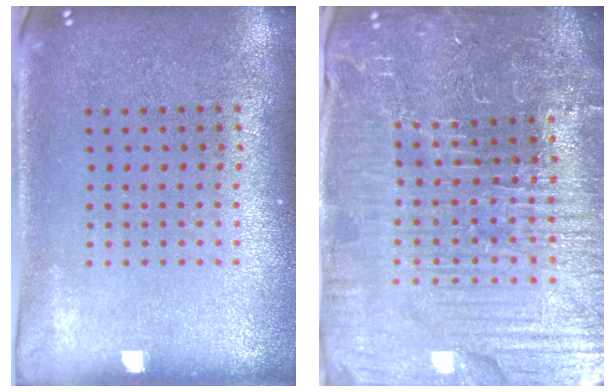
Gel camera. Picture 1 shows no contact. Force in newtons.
{"total": 6.3, "press": 5.7, "slide": 2.7}